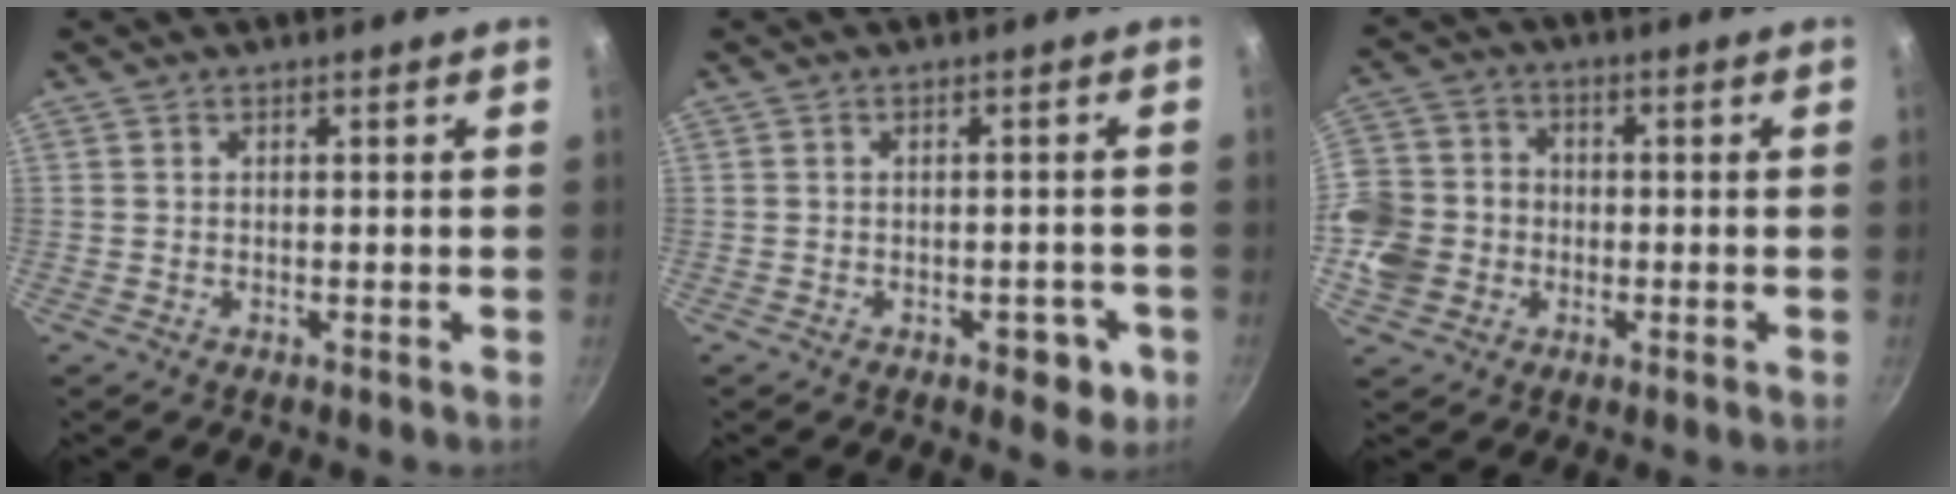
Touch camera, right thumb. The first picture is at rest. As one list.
[{"total": 4.3, "force": [-2.0, 2.3, 3.1], "torque": [-0.017, 0.012, -0.020]}, {"total": 13.1, "force": [-2.7, 11.3, 6.1], "torque": [-0.120, 0.025, -0.051]}]